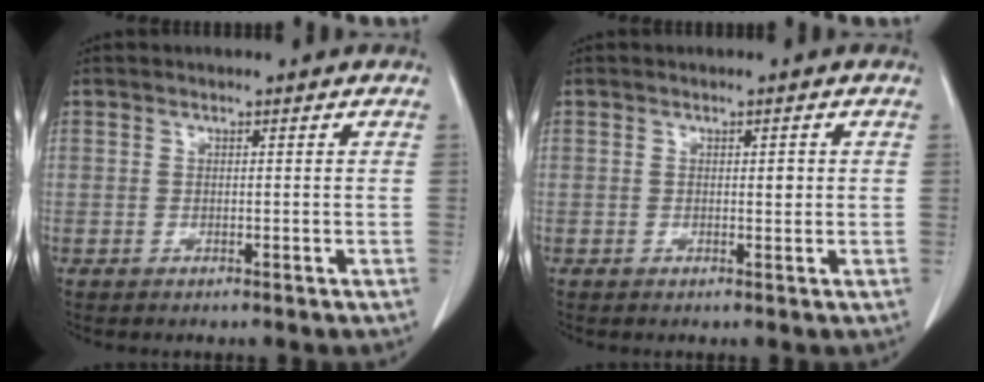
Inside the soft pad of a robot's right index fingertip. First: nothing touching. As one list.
[{"total": 1.1, "force": [0.3, 0.4, 0.9], "torque": [-0.012, 0.000, 0.008]}]